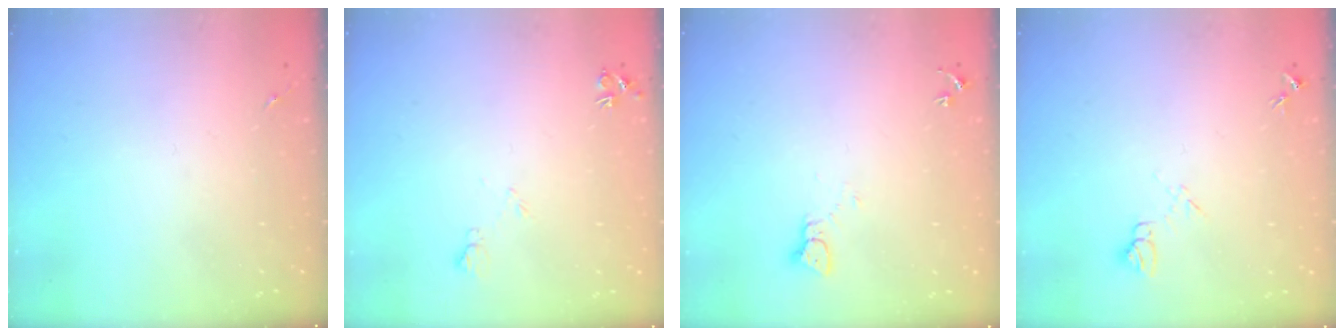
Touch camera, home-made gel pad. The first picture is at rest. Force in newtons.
{"total": 5.2, "press": 5.1, "slide": 1.0}
{"total": 2.2, "press": 2.2, "slide": 0.2}
{"total": 7.1, "press": 7.1, "slide": 0.7}